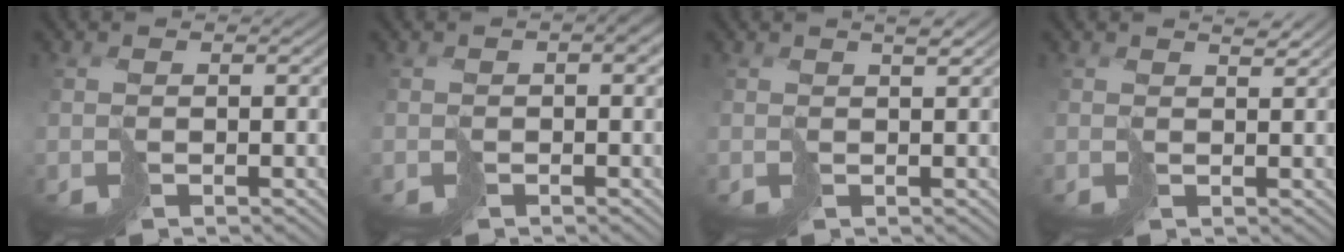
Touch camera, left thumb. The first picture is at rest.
{"total": 2.2, "force": [0.1, 1.1, 1.9], "torque": [-0.027, 0.003, 0.006]}
{"total": 1.7, "force": [1.0, 0.2, 1.3], "torque": [-0.018, 0.007, 0.018]}
{"total": 1.5, "force": [1.3, 0.3, 0.7], "torque": [-0.011, 0.001, 0.024]}